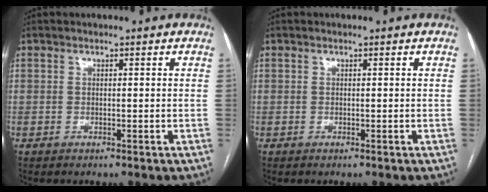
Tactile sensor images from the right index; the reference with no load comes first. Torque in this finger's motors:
{"motor_torque": [0.00, 0.00, 0.00, 0.00]}